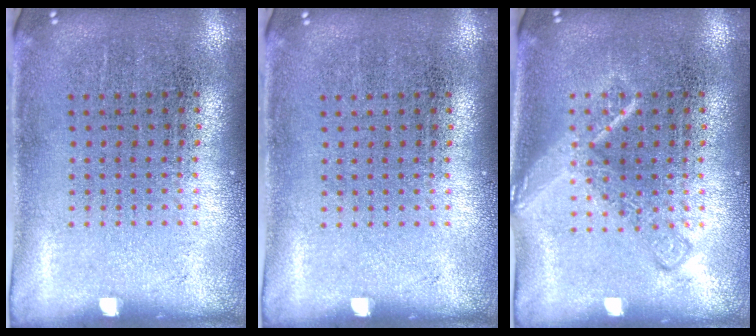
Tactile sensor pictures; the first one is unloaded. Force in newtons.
{"total": 0.0}
{"total": 2.0, "press": 2.0, "slide": 0.3}